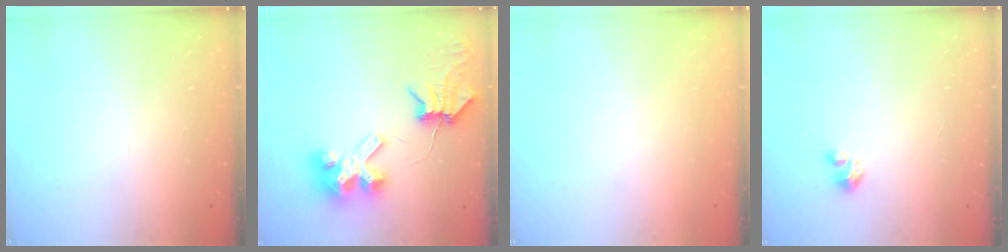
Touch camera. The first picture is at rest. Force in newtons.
{"total": 8.8, "press": 8.7, "slide": 1.2}
{"total": 0.0}
{"total": 1.7, "press": 1.7, "slide": 0.1}